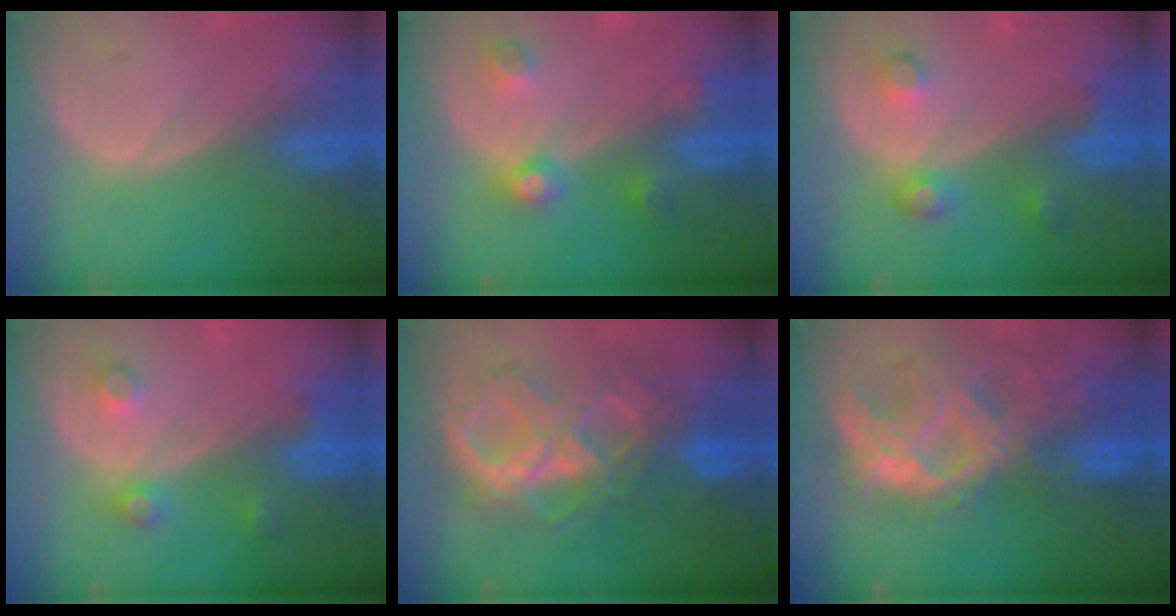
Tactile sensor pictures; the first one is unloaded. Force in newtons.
{"total": 4.4, "press": 3.9, "slide": 2.1}
{"total": 3.9, "press": 3.9, "slide": 0.1}
{"total": 3.8, "press": 3.5, "slide": 1.6}
{"total": 9.6, "press": 9.5, "slide": 1.0}
{"total": 10.5, "press": 9.2, "slide": 5.0}